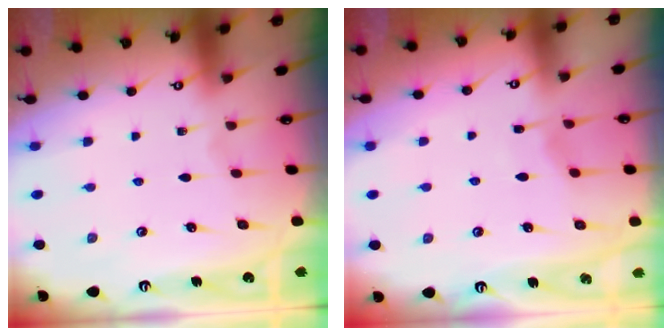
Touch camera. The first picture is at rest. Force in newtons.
{"total": 3.0, "press": 3.0, "slide": 0.4}